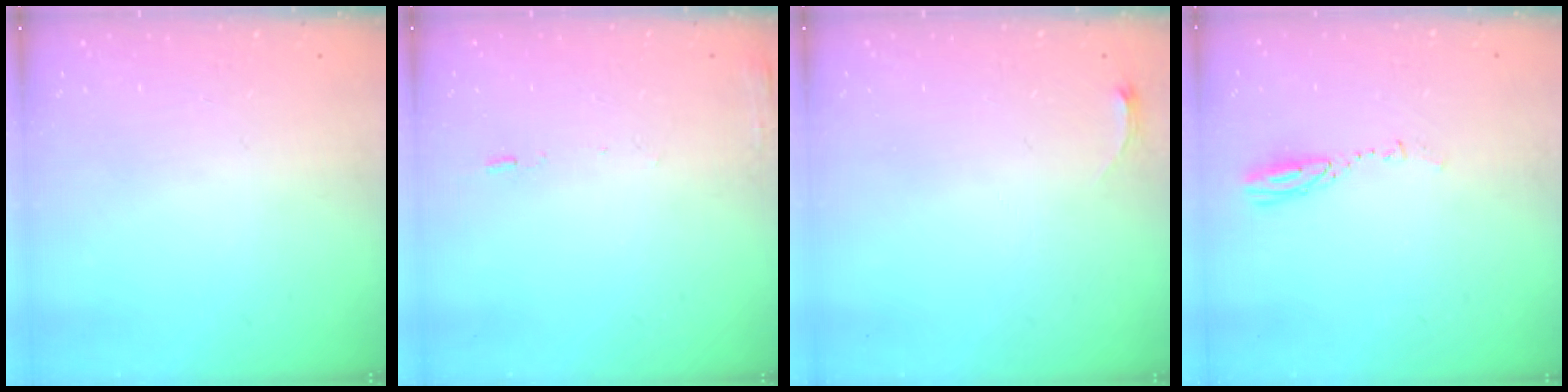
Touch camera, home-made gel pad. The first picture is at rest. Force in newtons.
{"total": 7.2, "press": 7.2, "slide": 0.7}
{"total": 2.8, "press": 2.8, "slide": 0.4}
{"total": 3.6, "press": 3.6, "slide": 0.1}